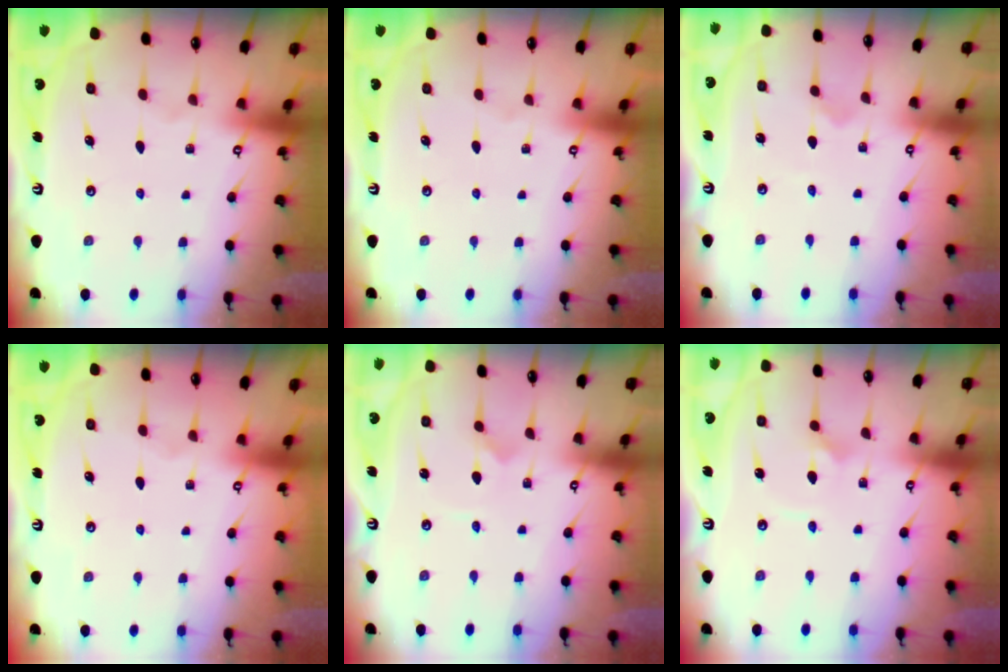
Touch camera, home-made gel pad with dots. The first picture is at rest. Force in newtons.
{"total": 0.0}
{"total": 0.0}
{"total": 0.0}
{"total": 0.0}
{"total": 1.9, "press": 1.9, "slide": 0.1}